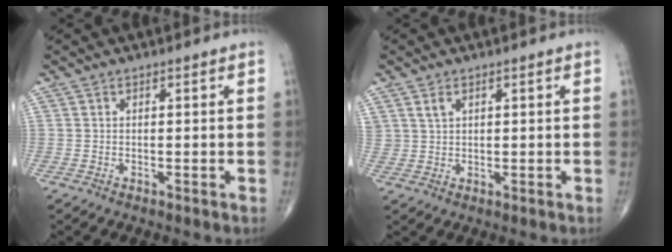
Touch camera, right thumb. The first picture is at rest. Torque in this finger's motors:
{"motor_torque": [0.11, -0.62, 0.27, 0.25, 0.00]}